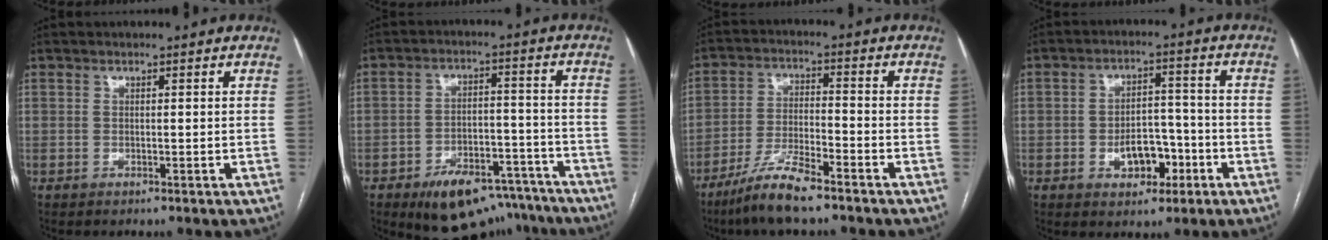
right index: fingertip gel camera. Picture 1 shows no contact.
{"total": 14.4, "force": [-10.5, 7.3, 6.6], "torque": [-0.072, 0.037, -0.153]}
{"total": 8.8, "force": [-6.6, 1.0, 5.7], "torque": [-0.115, -0.019, -0.127]}
{"total": 6.7, "force": [-2.7, 4.1, 4.6], "torque": [-0.066, 0.018, -0.036]}